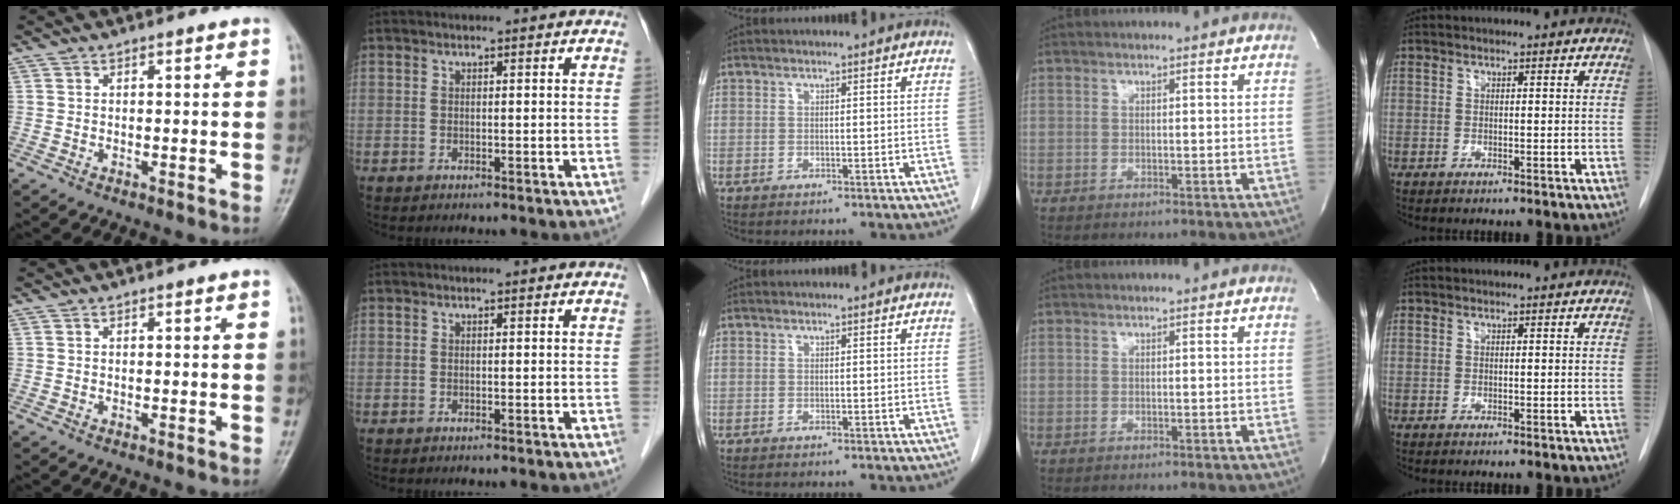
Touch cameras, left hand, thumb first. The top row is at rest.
{}